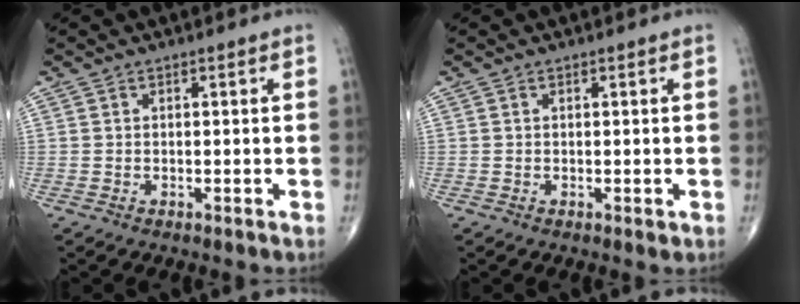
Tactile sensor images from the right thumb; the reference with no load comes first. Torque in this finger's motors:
{"motor_torque": [-0.24, 0.10, -0.12, -0.04, 0.02]}